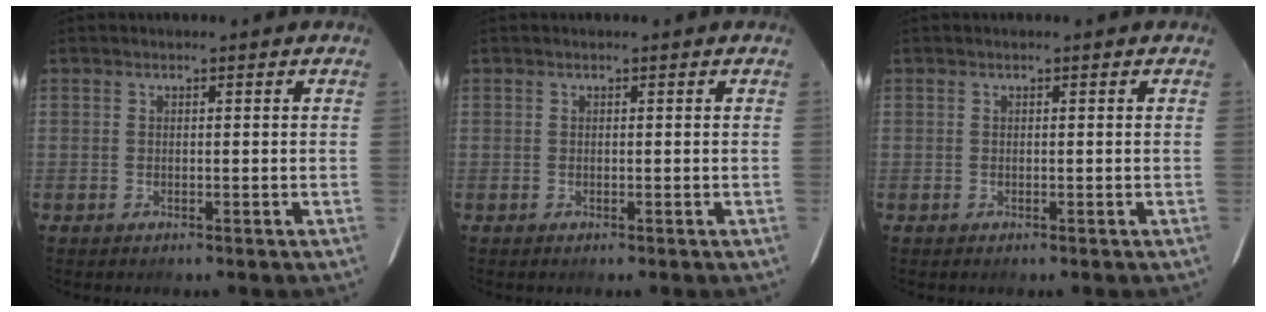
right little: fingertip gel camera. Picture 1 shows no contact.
{"total": 0.0}
{"total": 0.0}